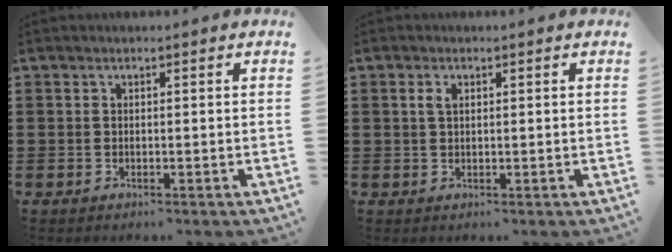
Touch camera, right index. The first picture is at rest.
{"total": 1.5, "force": [0.5, 0.8, 1.2], "torque": [-0.026, 0.006, 0.007]}